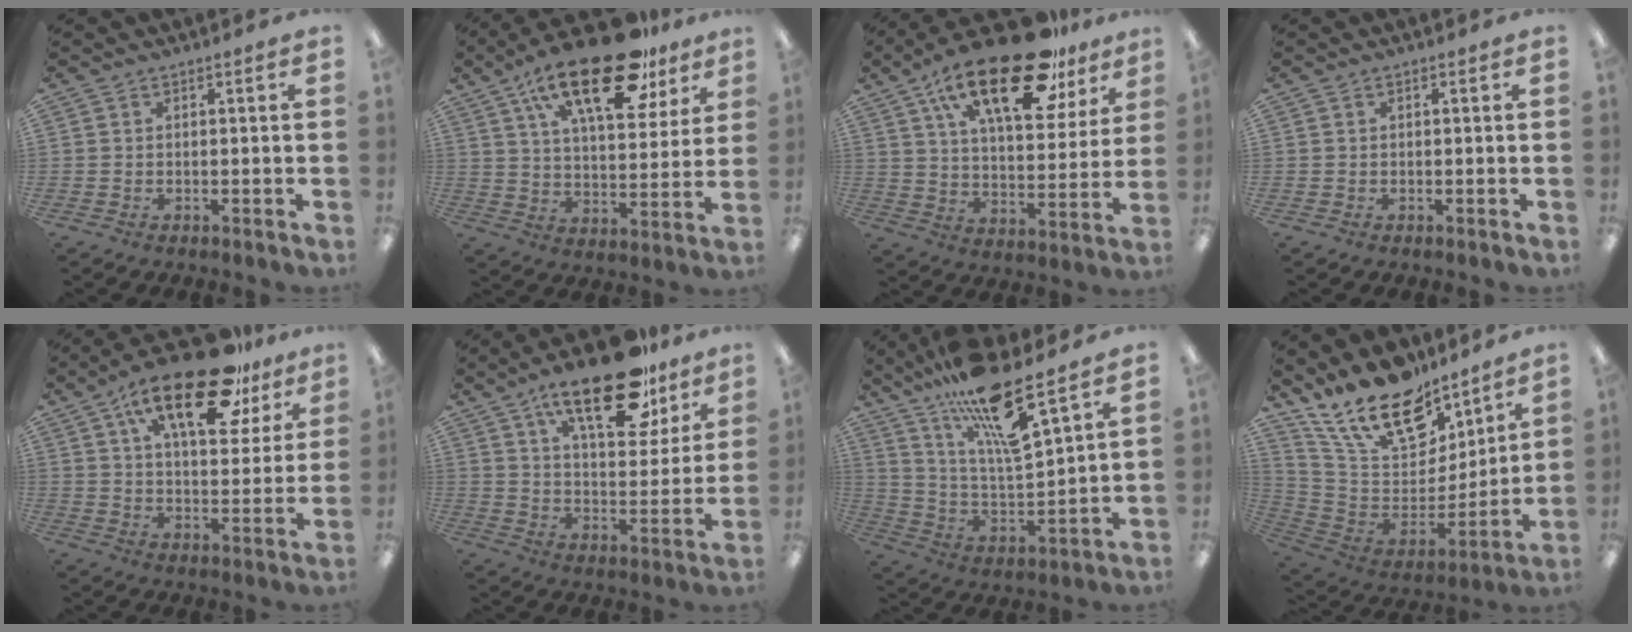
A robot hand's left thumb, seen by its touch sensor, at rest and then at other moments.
{"total": 24.2, "force": [14.8, 10.3, 16.1], "torque": [-0.249, -0.070, 0.246]}
{"total": 25.3, "force": [15.7, 10.5, 16.8], "torque": [-0.262, -0.081, 0.261]}
{"total": 0.0}
{"total": 21.8, "force": [13.2, 9.0, 14.8], "torque": [-0.230, -0.061, 0.216]}
{"total": 22.4, "force": [14.4, 9.4, 14.4], "torque": [-0.212, -0.073, 0.237]}
{"total": 17.1, "force": [13.0, 2.5, 10.9], "torque": [-0.203, -0.080, 0.216]}
{"total": 20.5, "force": [15.4, 9.4, 9.6], "torque": [-0.184, -0.107, 0.282]}